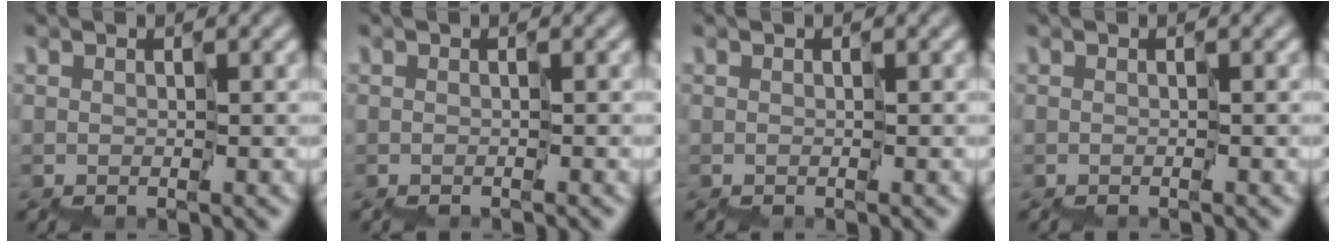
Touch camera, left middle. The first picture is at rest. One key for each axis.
{"total": 0.8, "fx": -0.8, "fy": 0.0, "fz": -0.1, "tx": 0.007, "ty": 0.001, "tz": -0.014}
{"total": 0.0}
{"total": 0.7, "fx": -0.7, "fy": -0.1, "fz": -0.1, "tx": 0.007, "ty": 0.001, "tz": -0.011}